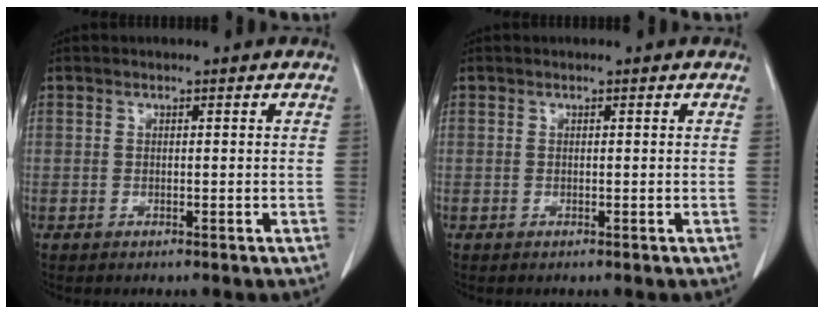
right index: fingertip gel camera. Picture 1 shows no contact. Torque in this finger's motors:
{"motor_torque": [0.00, 0.00, 0.00, 0.00]}